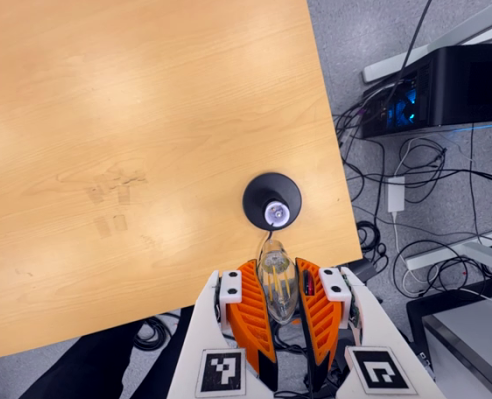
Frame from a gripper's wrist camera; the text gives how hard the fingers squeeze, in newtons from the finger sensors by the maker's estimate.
{"total": 19.3, "left": 23.9, "right": 14.8}